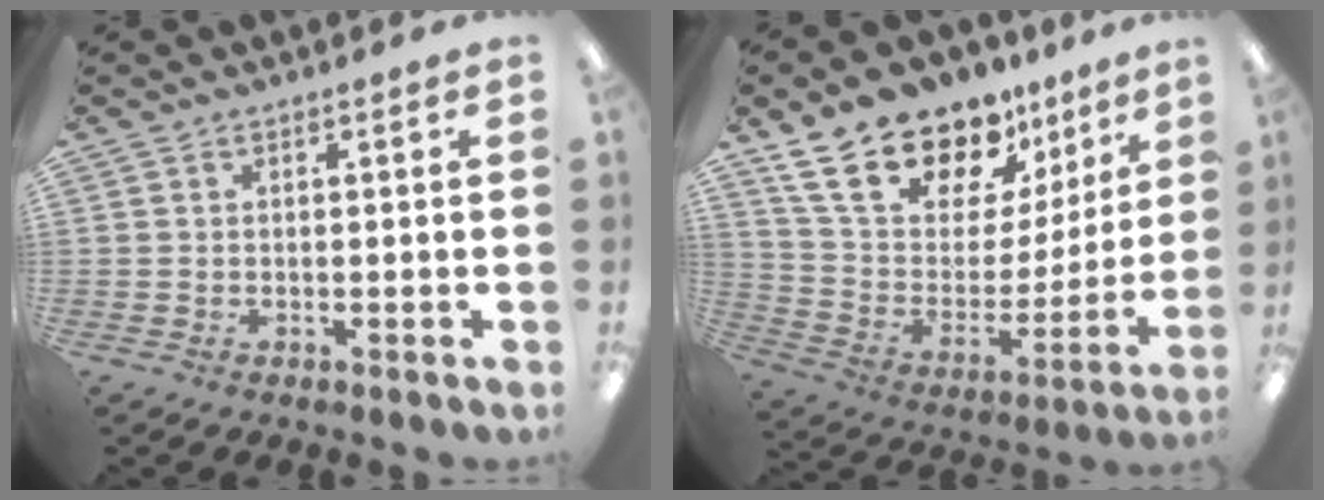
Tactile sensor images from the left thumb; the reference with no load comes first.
{"total": 19.5, "force": [14.6, 10.4, 7.7], "torque": [-0.147, -0.094, 0.268]}